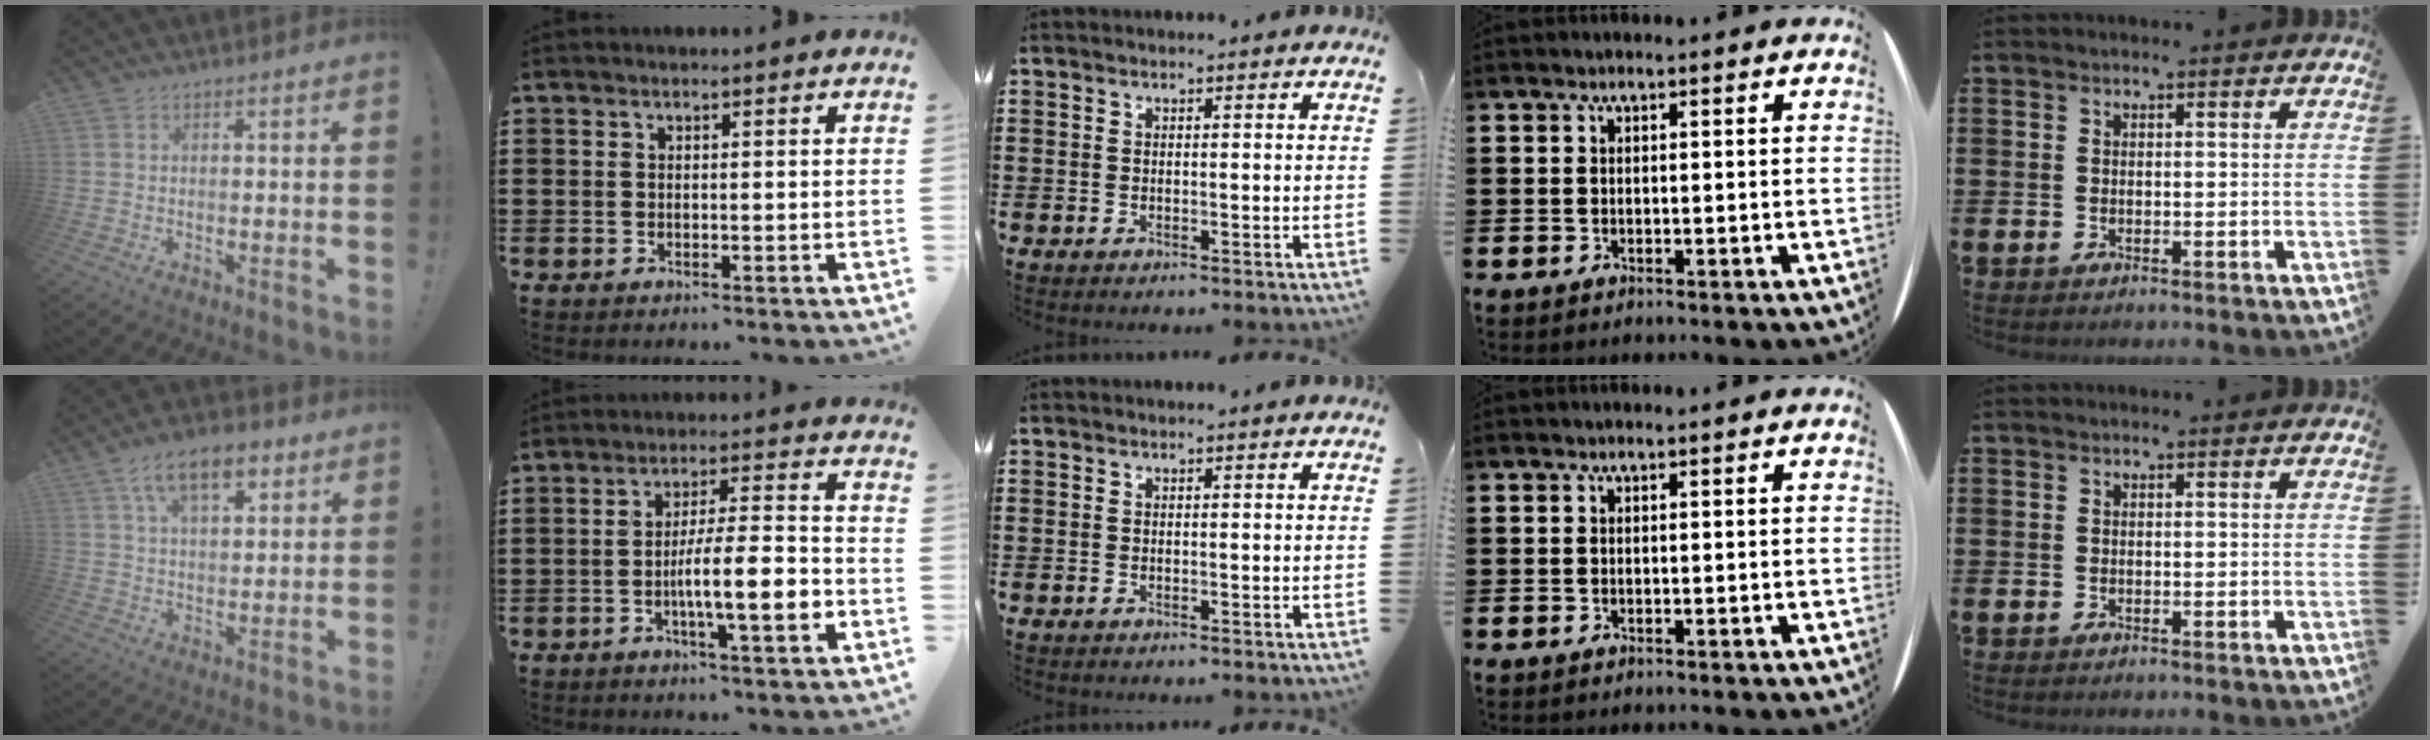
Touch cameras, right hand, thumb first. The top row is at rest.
{"thumb": {"total": 12.1, "force": [6.1, 6.1, 8.5], "torque": [-0.139, -0.005, 0.111]}, "index": {"total": 9.2, "force": [-3.0, 1.7, 8.5], "torque": [-0.131, -0.001, -0.053]}}